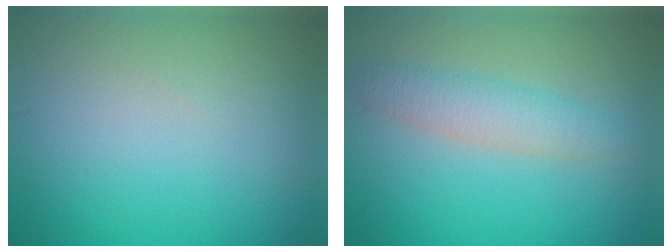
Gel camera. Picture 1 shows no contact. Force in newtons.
{"total": 3.0, "press": 3.0, "slide": 0.1}